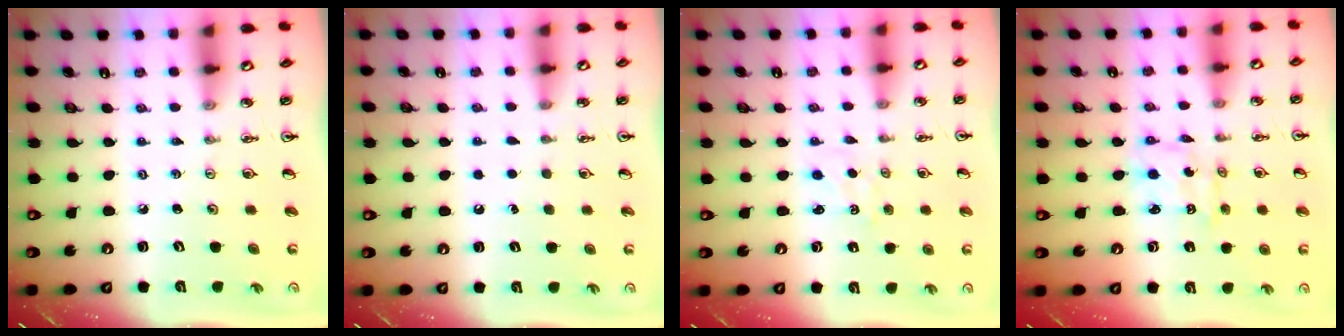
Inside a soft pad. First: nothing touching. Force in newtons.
{"total": 1.4, "press": 1.4, "slide": 0.1}
{"total": 1.6, "press": 1.5, "slide": 0.3}
{"total": 2.7, "press": 2.7, "slide": 0.2}